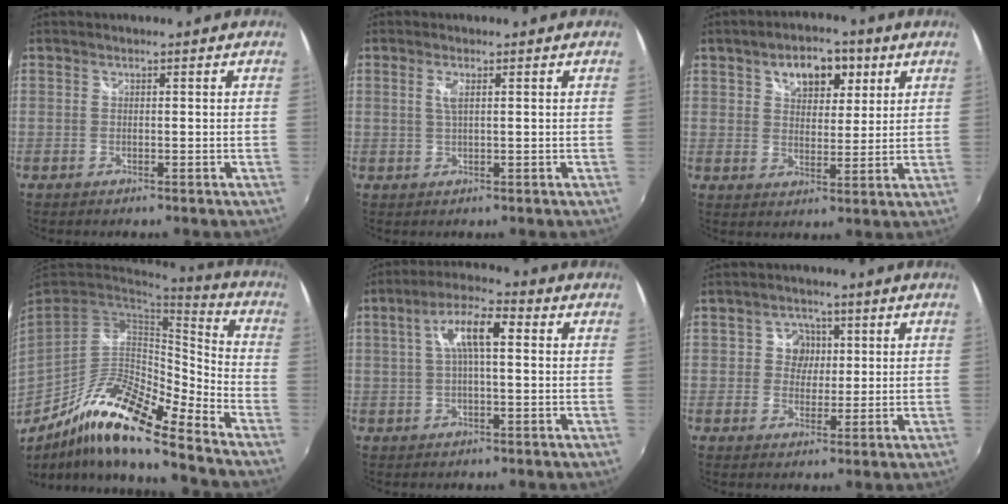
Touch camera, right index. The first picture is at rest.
{"total": 1.8, "force": [0.5, 0.3, 1.7], "torque": [-0.032, 0.000, 0.009]}
{"total": 9.6, "force": [4.8, 5.7, 6.0], "torque": [-0.092, 0.024, 0.077]}
{"total": 17.1, "force": [-12.2, 2.7, 11.7], "torque": [-0.212, -0.014, -0.237]}
{"total": 8.0, "force": [1.4, 2.3, 7.5], "torque": [-0.139, 0.019, 0.023]}
{"total": 4.6, "force": [0.7, 4.4, 1.2], "torque": [-0.014, 0.008, 0.007]}